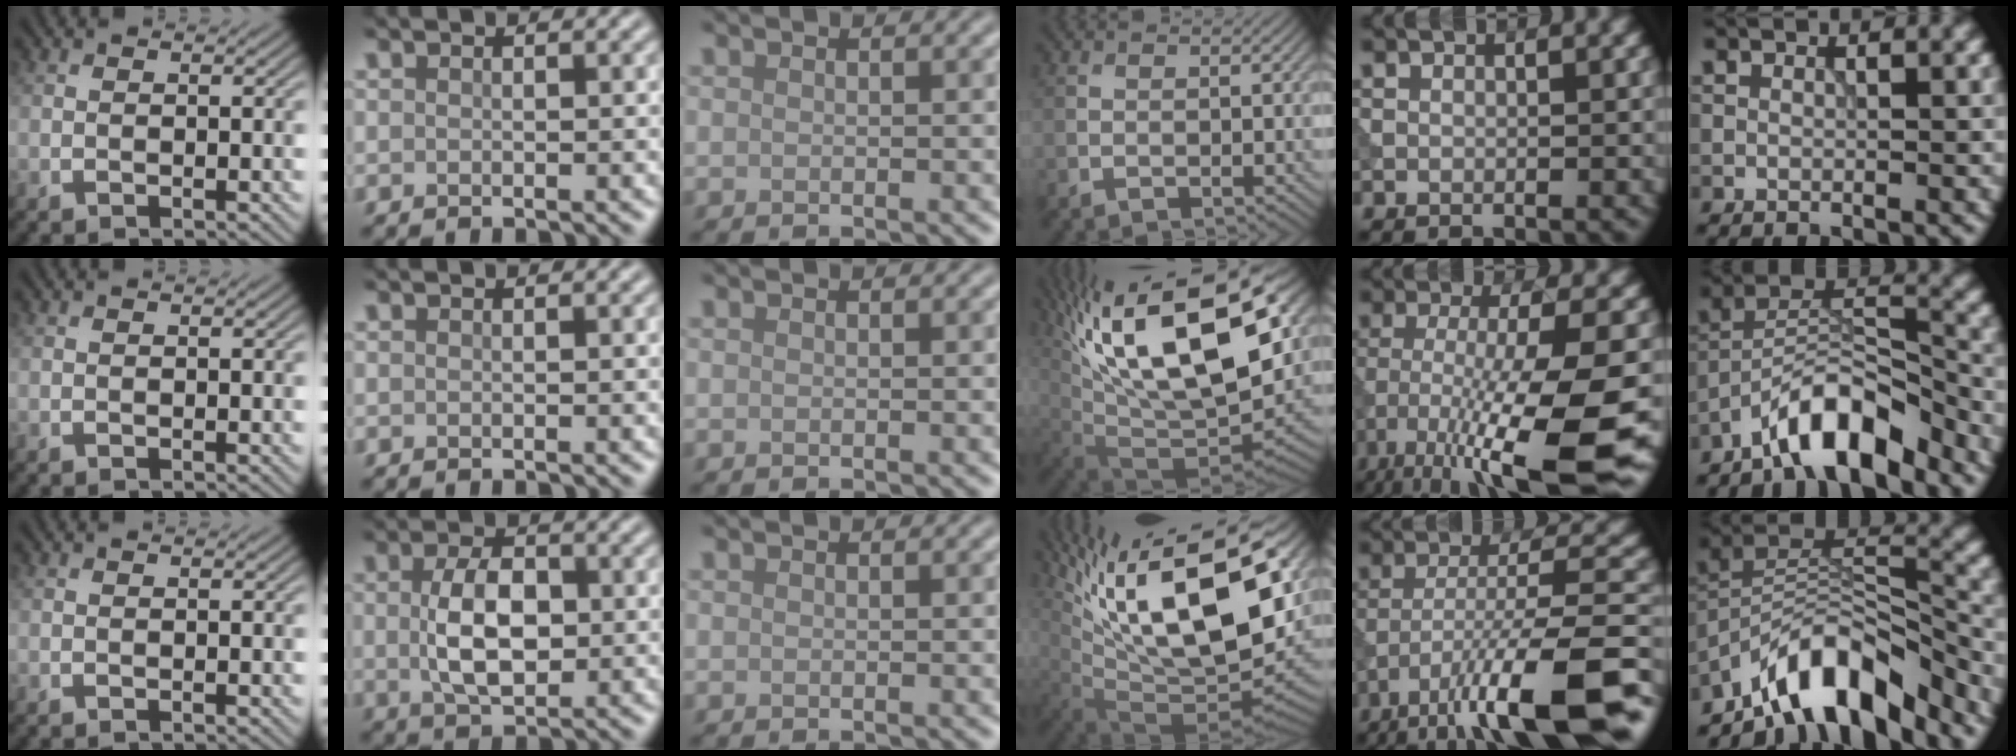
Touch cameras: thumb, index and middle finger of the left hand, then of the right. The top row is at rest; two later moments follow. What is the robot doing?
{"motion": "dispense", "object": "syringe"}